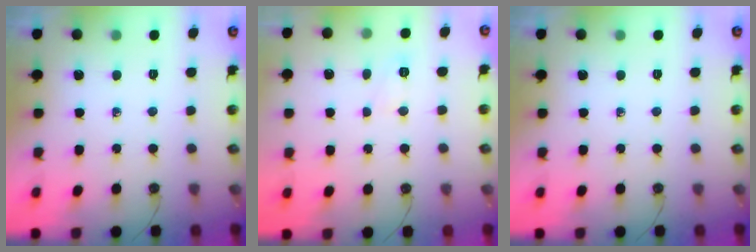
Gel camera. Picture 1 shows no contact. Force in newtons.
{"total": 6.7, "press": 4.7, "slide": 4.8}
{"total": 0.0}